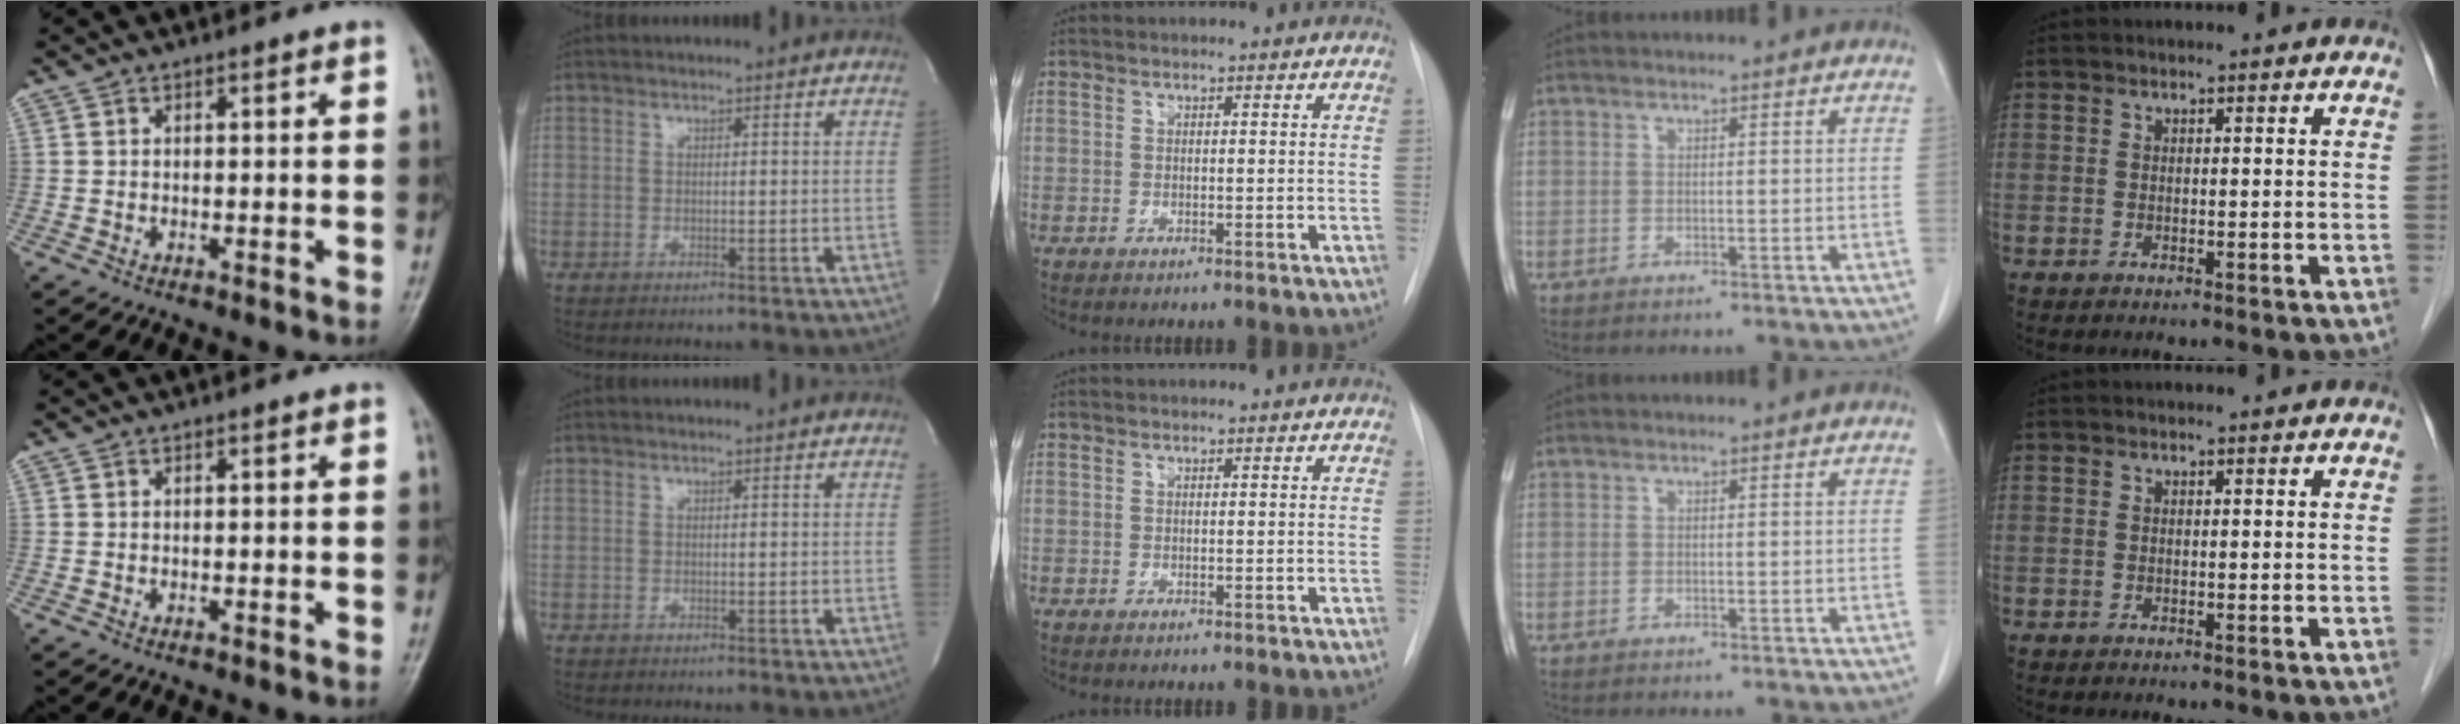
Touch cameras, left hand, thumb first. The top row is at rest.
{}